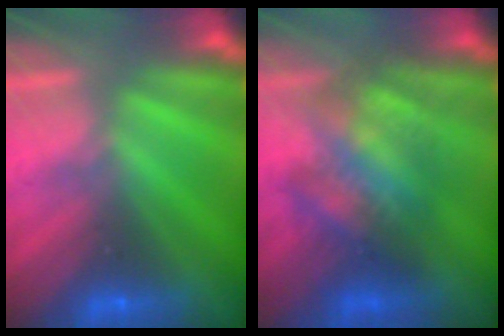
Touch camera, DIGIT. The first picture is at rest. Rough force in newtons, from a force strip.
{"total": 3.7}